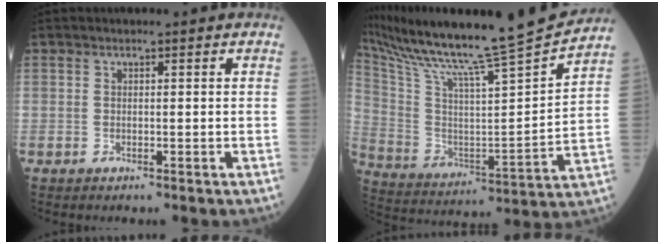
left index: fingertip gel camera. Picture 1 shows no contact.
{"total": 23.5, "force": [21.1, -2.0, 10.2], "torque": [-0.205, -0.065, 0.340]}